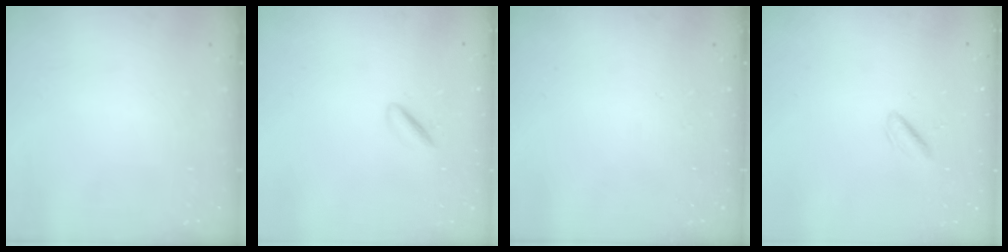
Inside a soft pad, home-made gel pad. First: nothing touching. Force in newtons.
{"total": 2.0, "press": 1.9, "slide": 0.6}
{"total": 0.0}
{"total": 1.7, "press": 1.3, "slide": 1.0}